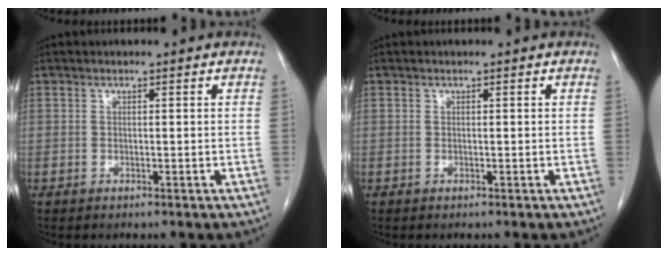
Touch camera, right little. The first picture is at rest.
{"total": 0.0}